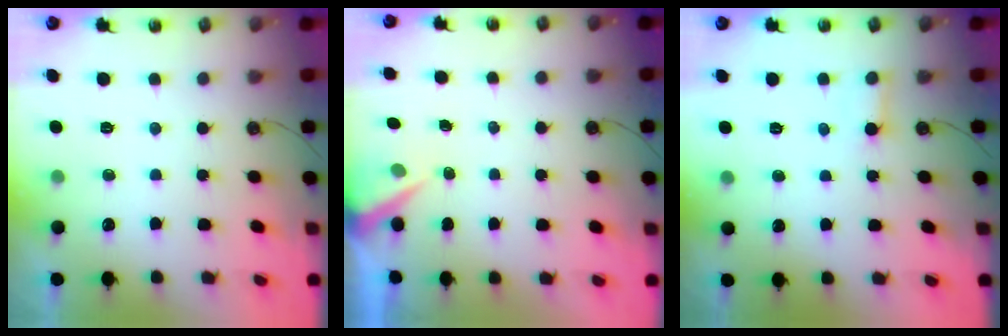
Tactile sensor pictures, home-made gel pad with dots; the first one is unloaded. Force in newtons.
{"total": 4.2, "press": 4.2, "slide": 0.4}
{"total": 2.8, "press": 2.8, "slide": 0.3}